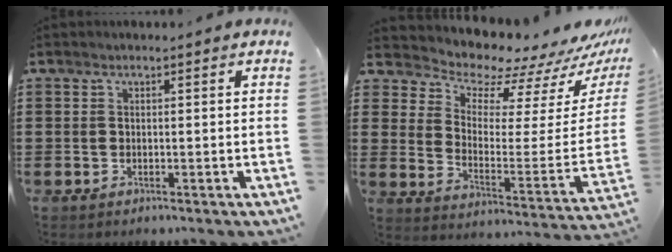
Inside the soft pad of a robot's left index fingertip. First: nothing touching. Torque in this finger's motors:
{"motor_torque": [2.14, 0.00, 0.45, 0.01]}